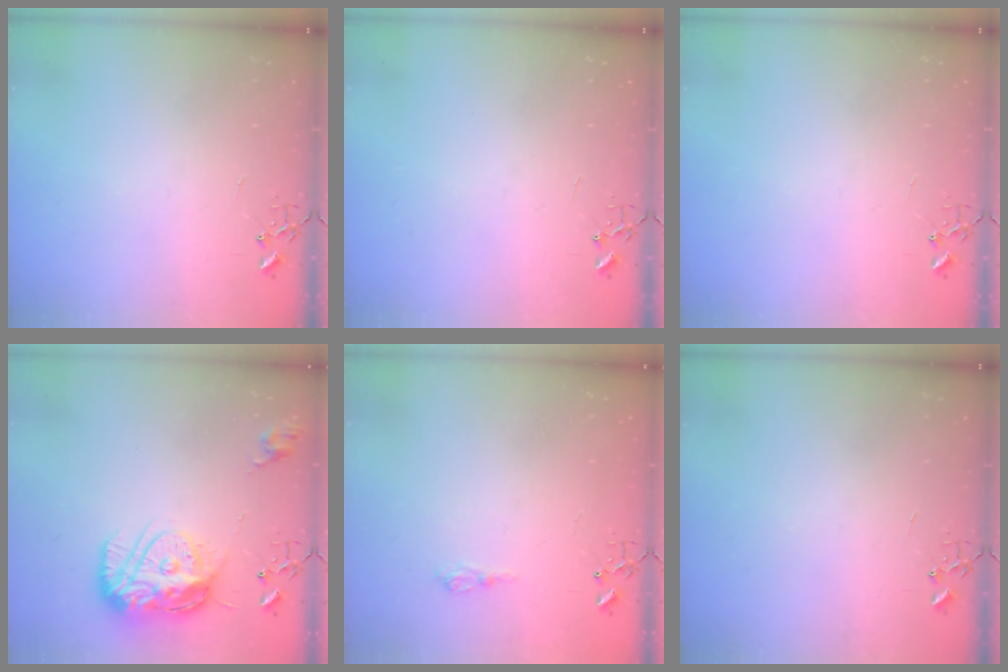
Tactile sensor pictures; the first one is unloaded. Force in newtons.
{"total": 0.0}
{"total": 0.0}
{"total": 15.2, "press": 15.1, "slide": 1.5}
{"total": 6.5, "press": 6.5, "slide": 0.9}
{"total": 0.0}